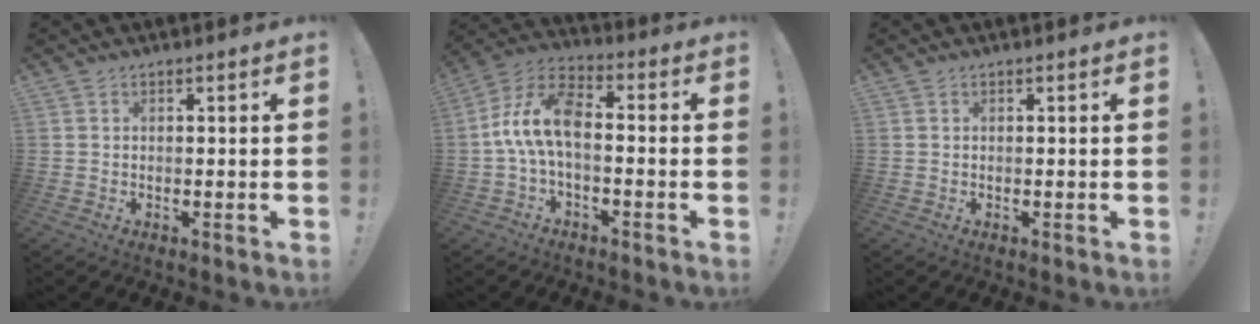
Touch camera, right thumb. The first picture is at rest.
{"total": 11.9, "force": [-0.9, 6.4, 10.0], "torque": [-0.210, 0.013, -0.014]}
{"total": 0.0}